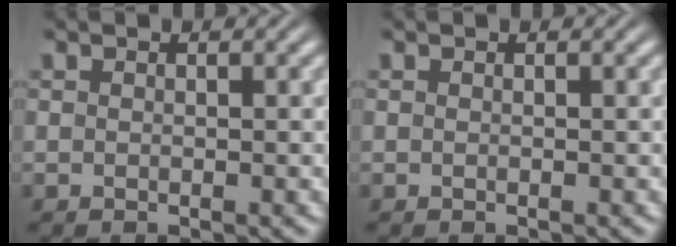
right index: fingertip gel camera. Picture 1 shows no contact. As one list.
[{"total": 0.0}]